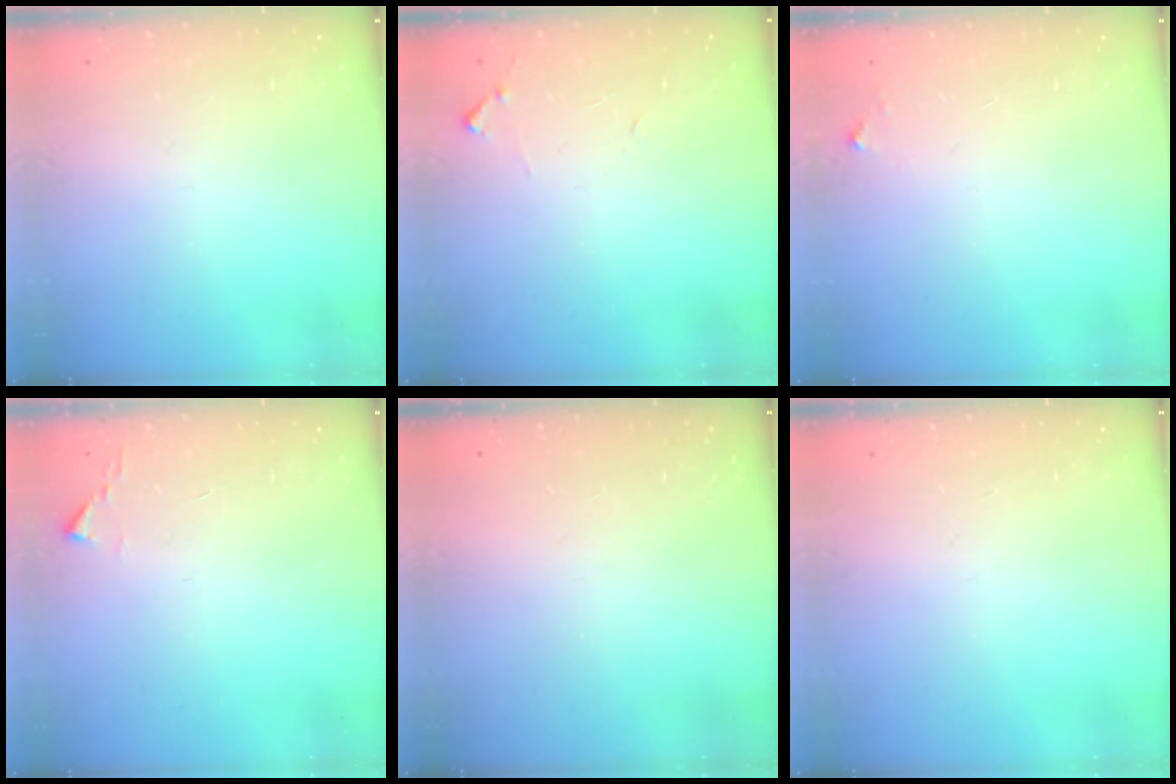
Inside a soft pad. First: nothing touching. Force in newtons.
{"total": 5.8, "press": 5.7, "slide": 0.4}
{"total": 2.8, "press": 2.8, "slide": 0.2}
{"total": 2.4, "press": 2.4, "slide": 0.3}
{"total": 1.5, "press": 1.5, "slide": 0.1}
{"total": 0.0}